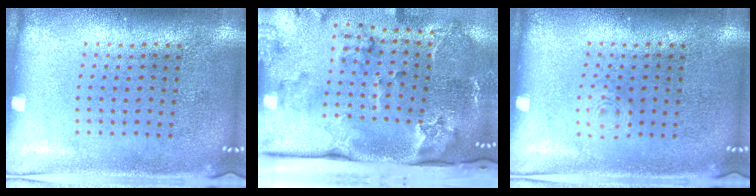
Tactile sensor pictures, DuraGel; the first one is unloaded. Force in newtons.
{"total": 4.0, "press": 2.7, "slide": 3.0}
{"total": 0.7, "press": 0.6, "slide": 0.2}